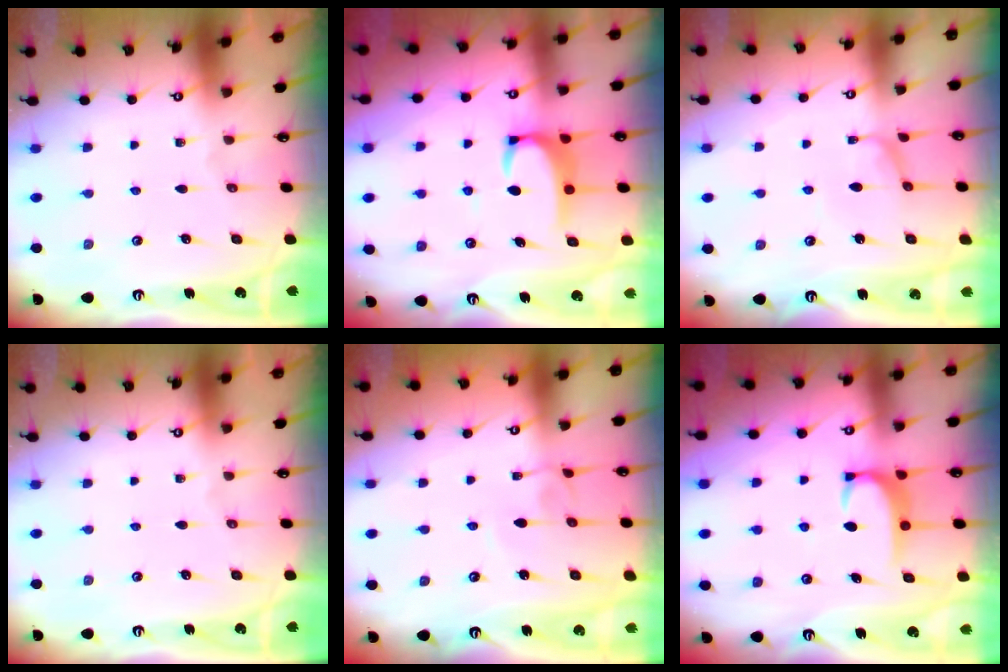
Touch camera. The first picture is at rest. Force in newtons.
{"total": 3.9, "press": 3.9, "slide": 0.3}
{"total": 1.1, "press": 1.0, "slide": 0.4}
{"total": 0.0}
{"total": 3.6, "press": 3.6, "slide": 0.1}
{"total": 2.8, "press": 2.7, "slide": 0.4}